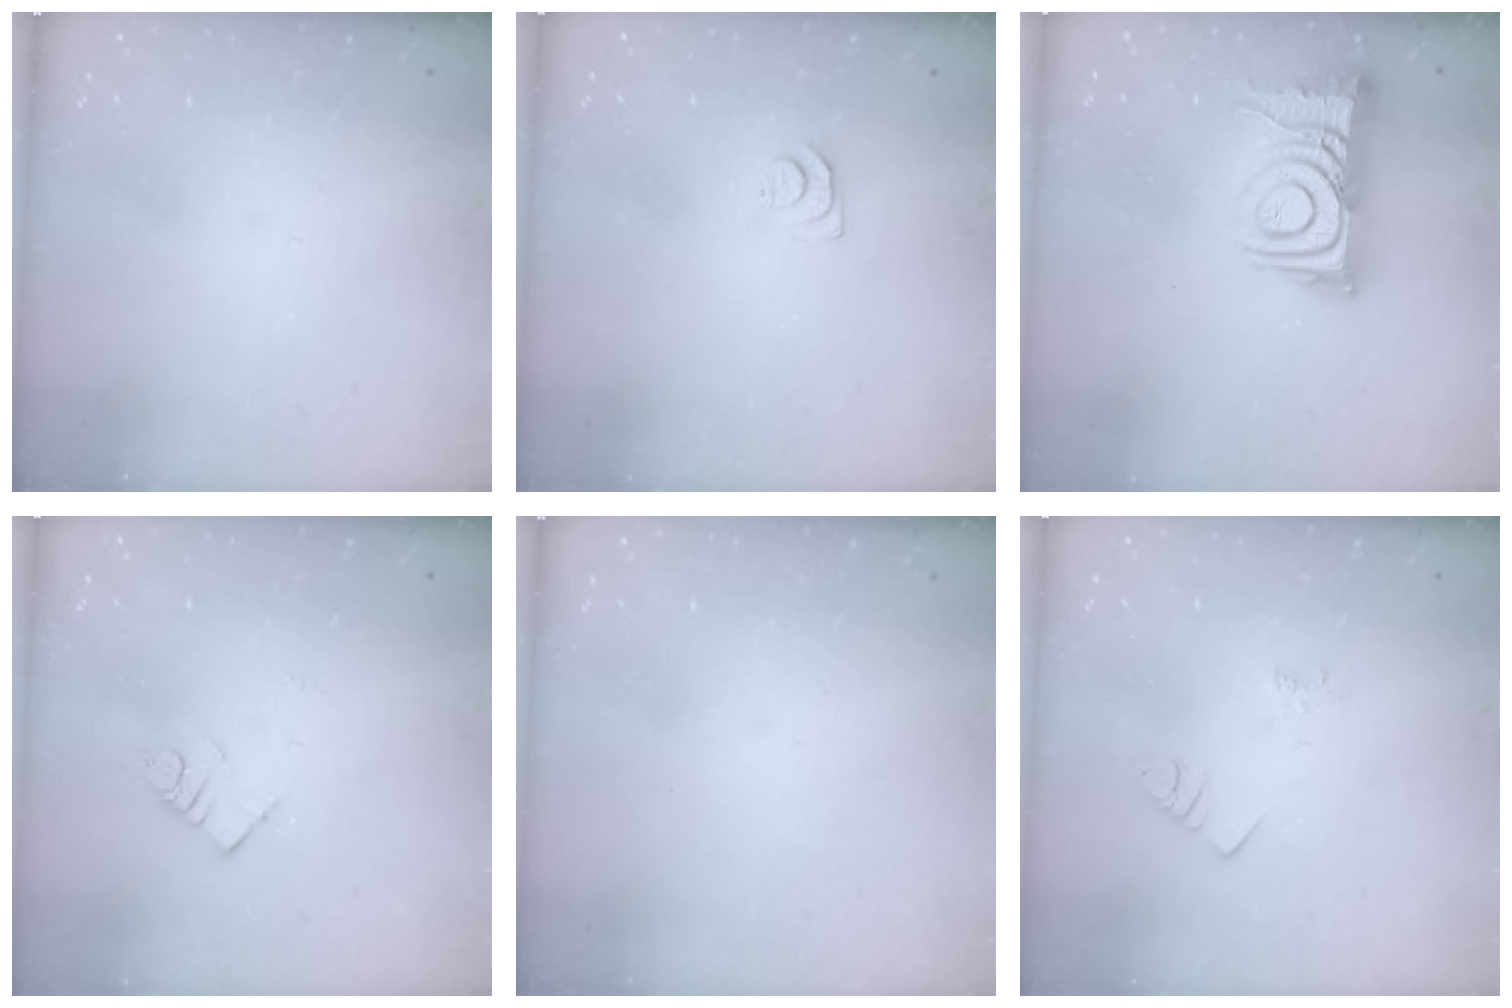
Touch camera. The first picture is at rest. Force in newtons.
{"total": 4.0, "press": 4.0, "slide": 0.6}
{"total": 14.0, "press": 14.0, "slide": 1.0}
{"total": 3.8, "press": 3.7, "slide": 0.5}
{"total": 1.5, "press": 1.5, "slide": 0.1}
{"total": 1.4, "press": 1.4, "slide": 0.3}